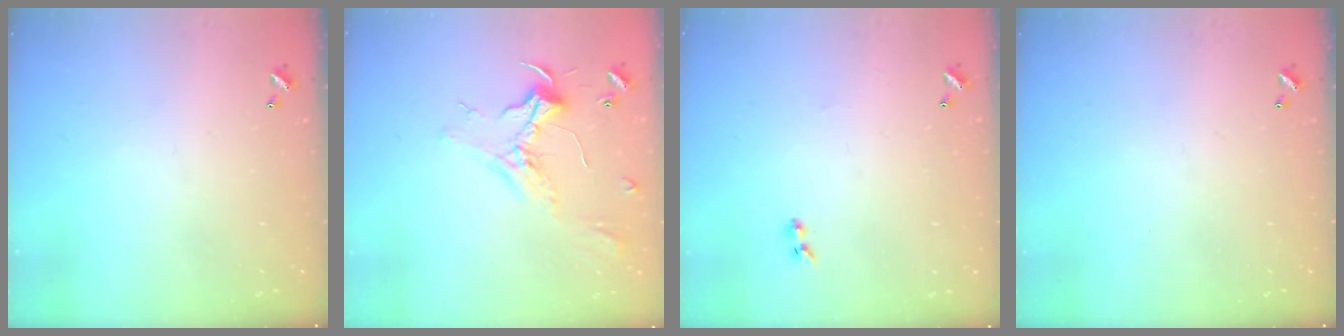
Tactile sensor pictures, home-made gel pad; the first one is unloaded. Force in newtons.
{"total": 2.3, "press": 2.2, "slide": 0.9}
{"total": 2.1, "press": 1.9, "slide": 1.0}
{"total": 0.0}